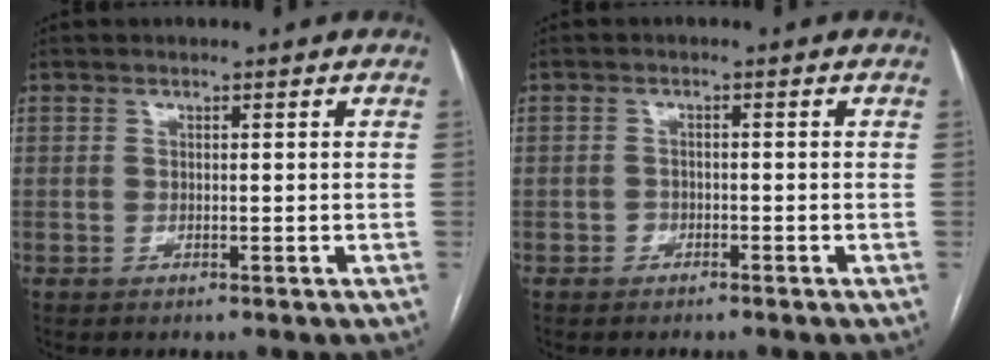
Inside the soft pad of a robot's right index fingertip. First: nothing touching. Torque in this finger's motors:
{"motor_torque": [-0.37, 0.01, -0.44, -0.17]}